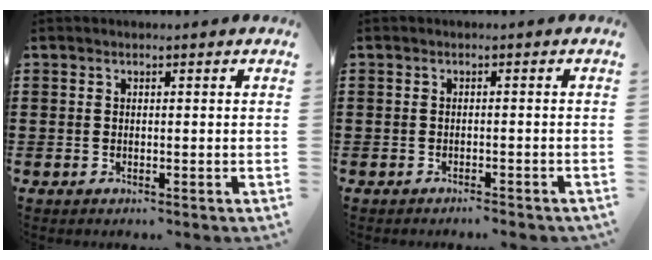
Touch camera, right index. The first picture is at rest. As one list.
[{"total": 1.0, "force": [-1.0, 0.0, 0.4], "torque": [-0.010, -0.001, -0.019]}]